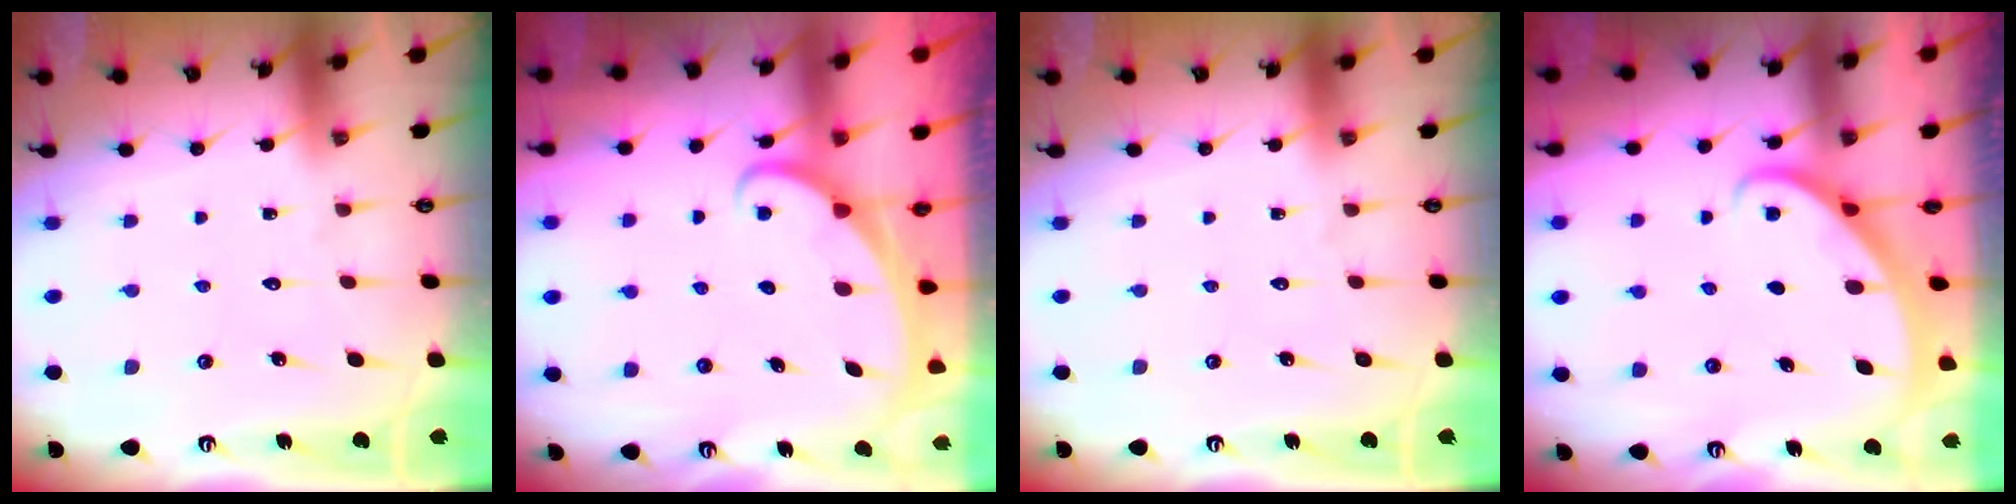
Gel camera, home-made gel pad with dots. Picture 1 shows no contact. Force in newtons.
{"total": 1.8, "press": 1.7, "slide": 0.1}
{"total": 0.0}
{"total": 2.3, "press": 2.3, "slide": 0.2}